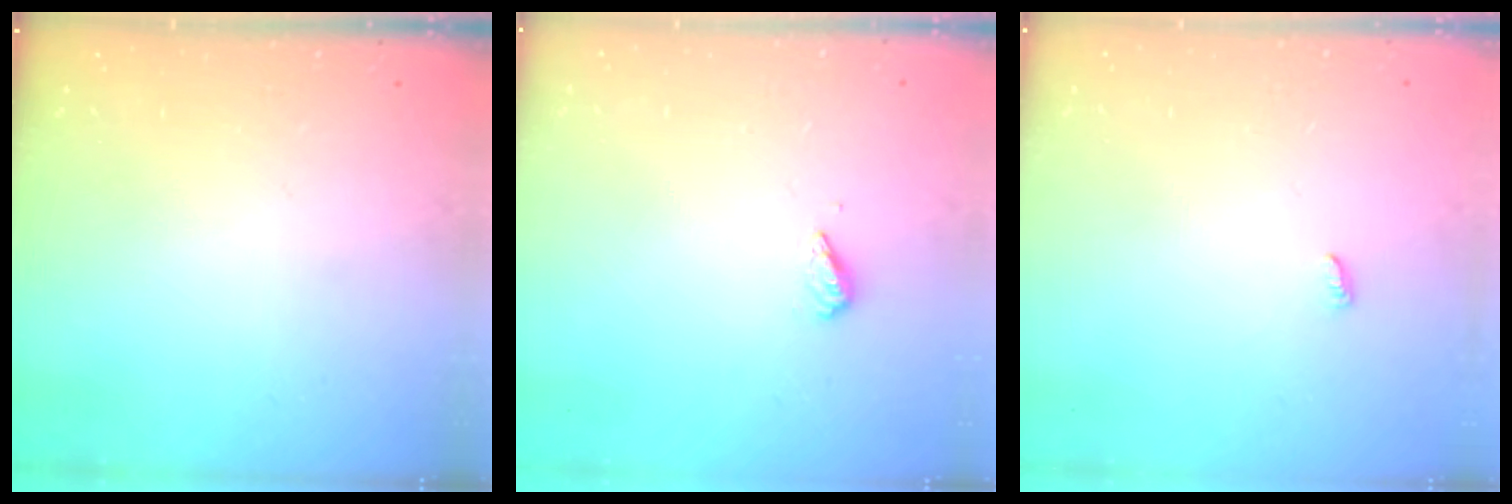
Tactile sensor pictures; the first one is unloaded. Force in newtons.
{"total": 2.9, "press": 2.9, "slide": 0.4}
{"total": 2.4, "press": 2.4, "slide": 0.2}